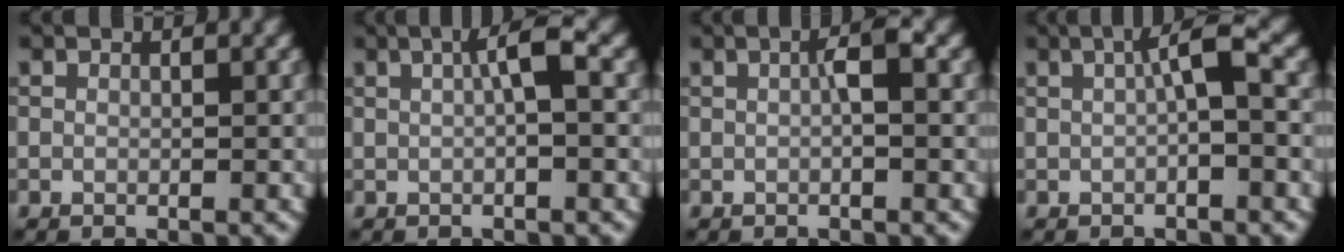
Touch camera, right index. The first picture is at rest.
{"total": 2.7, "force": [0.5, 0.4, 2.6], "torque": [-0.042, 0.013, 0.005]}
{"total": 1.7, "force": [0.1, 0.1, 1.7], "torque": [-0.029, 0.006, 0.001]}
{"total": 2.9, "force": [0.3, 0.4, 2.8], "torque": [-0.047, 0.011, 0.001]}